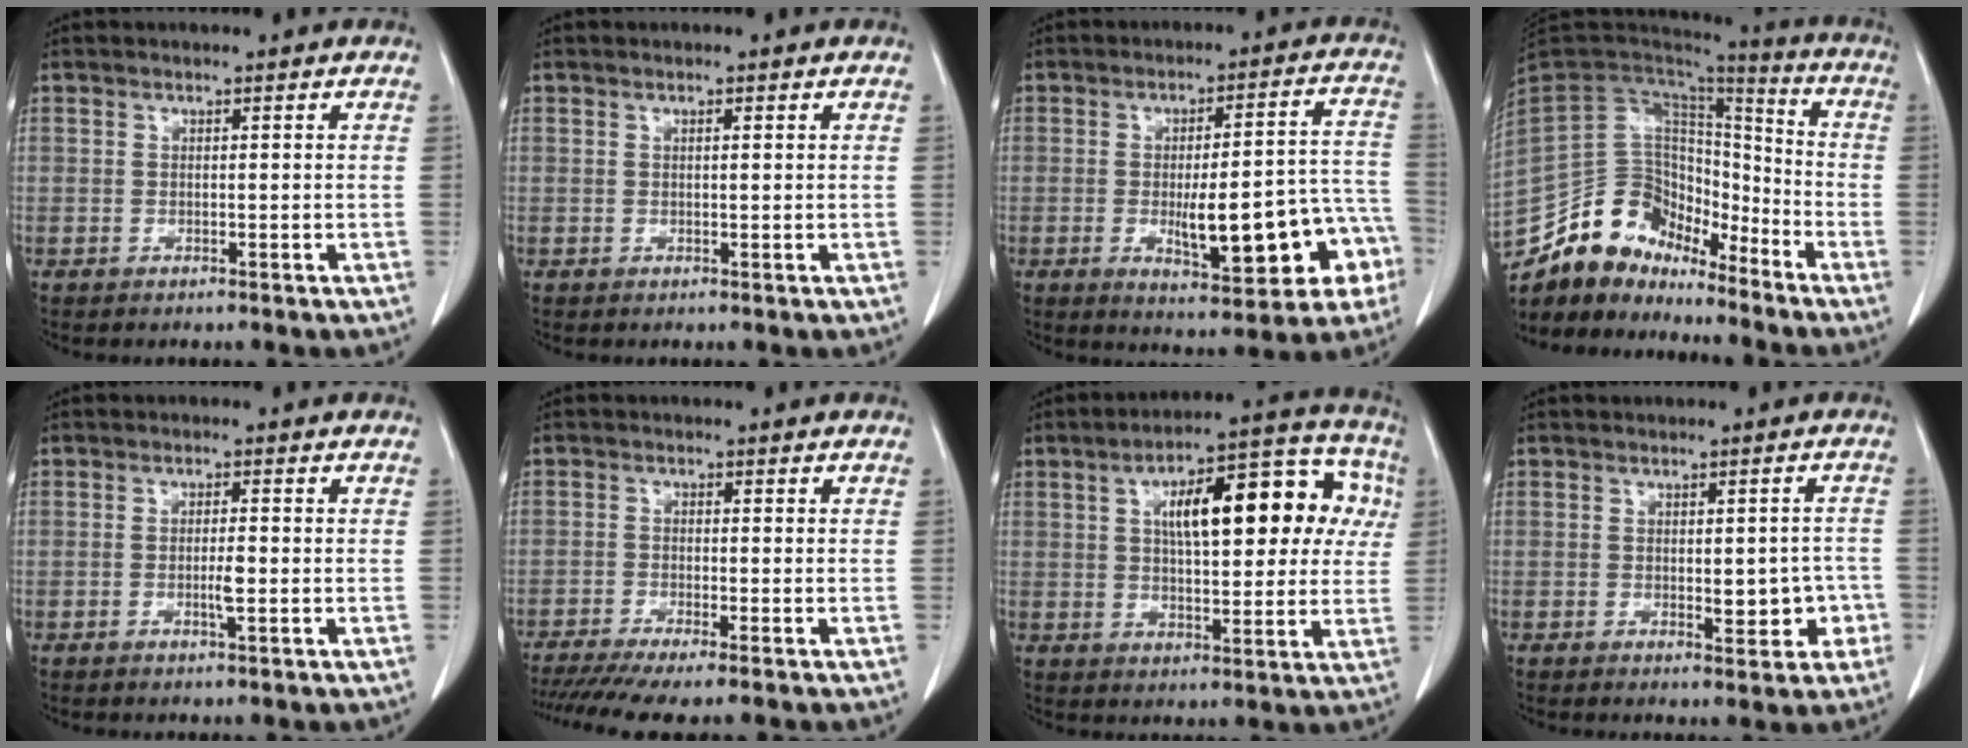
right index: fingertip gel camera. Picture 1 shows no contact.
{"total": 0.6, "force": [0.3, 0.1, 0.5], "torque": [-0.012, 0.001, 0.005]}
{"total": 16.1, "force": [-4.7, 4.0, 14.8], "torque": [-0.160, 0.031, -0.049]}
{"total": 14.6, "force": [-12.2, 7.3, 3.4], "torque": [-0.051, 0.069, -0.220]}
{"total": 2.4, "force": [-0.5, 0.2, 2.3], "torque": [-0.042, -0.001, -0.009]}
{"total": 8.6, "force": [-6.8, 0.1, 5.2], "torque": [-0.077, -0.014, -0.107]}
{"total": 17.3, "force": [4.5, 6.4, 15.4], "torque": [-0.206, 0.048, 0.062]}
{"total": 5.0, "force": [-1.2, 2.4, 4.2], "torque": [-0.043, 0.007, -0.008]}